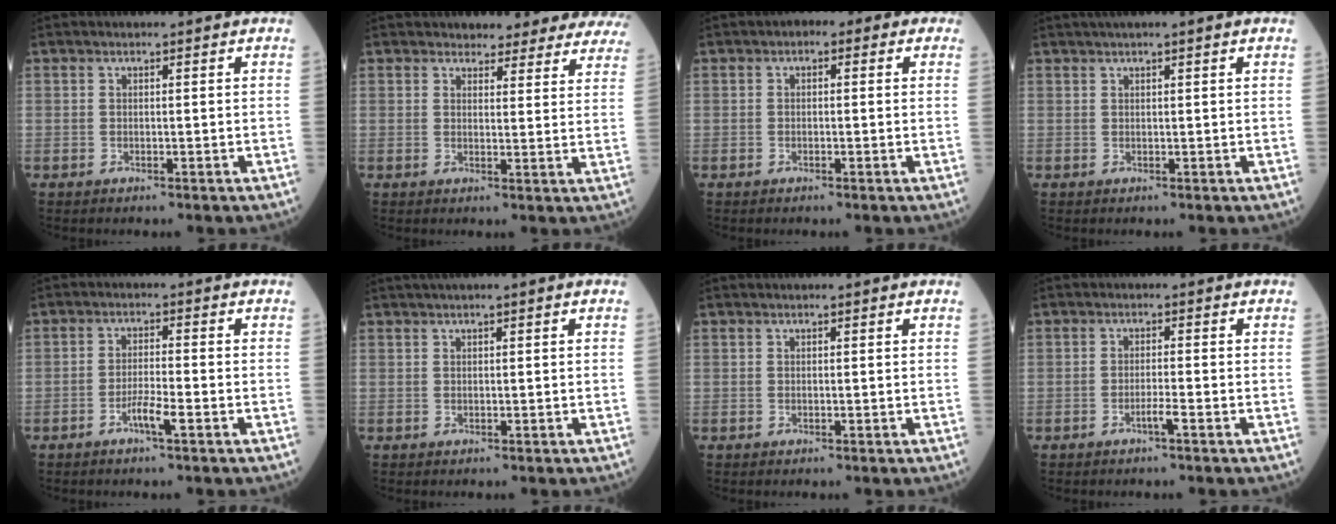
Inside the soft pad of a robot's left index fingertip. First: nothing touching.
{"total": 12.7, "force": [12.0, 3.9, 1.7], "torque": [0.025, -0.018, 0.106]}
{"total": 2.3, "force": [0.6, 1.4, 1.7], "torque": [-0.015, 0.015, -0.006]}
{"total": 2.9, "force": [2.0, -0.2, 2.1], "torque": [-0.031, 0.022, 0.033]}
{"total": 3.3, "force": [-1.9, 0.1, 2.7], "torque": [-0.055, -0.002, -0.037]}
{"total": 1.7, "force": [1.0, -0.2, 1.4], "torque": [-0.028, 0.015, 0.020]}
{"total": 0.0}
{"total": 1.7, "force": [-1.1, -0.2, 1.3], "torque": [-0.025, 0.001, -0.021]}